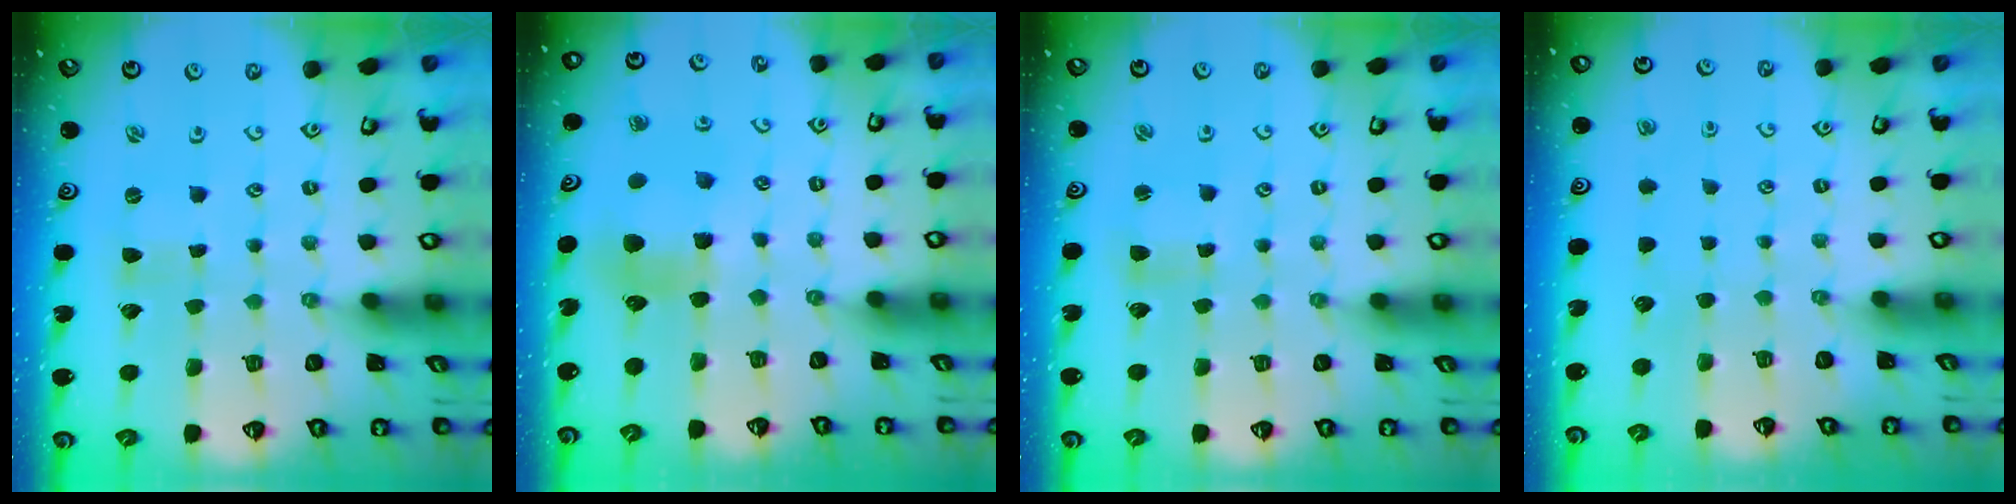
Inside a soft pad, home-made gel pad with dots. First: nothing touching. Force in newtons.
{"total": 8.1, "press": 8.0, "slide": 0.9}
{"total": 2.4, "press": 2.4, "slide": 0.2}
{"total": 0.0}